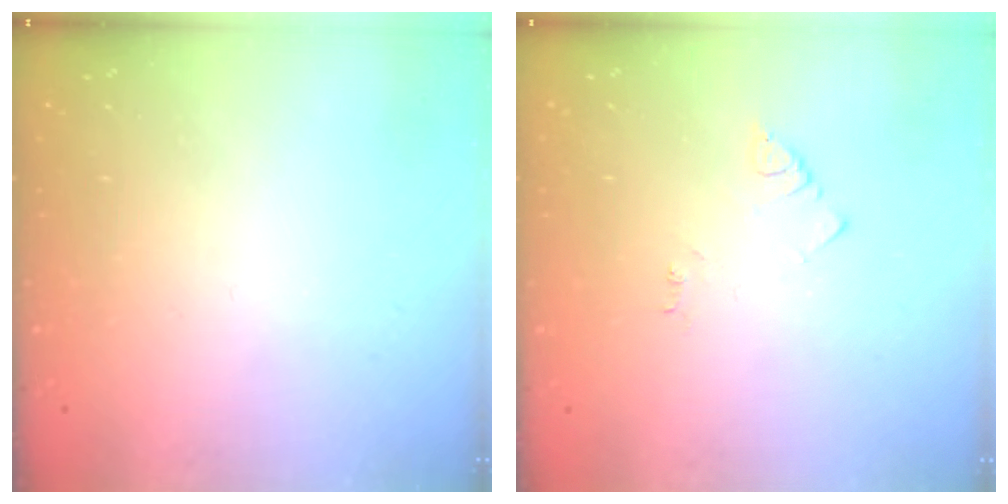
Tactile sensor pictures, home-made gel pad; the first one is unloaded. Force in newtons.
{"total": 2.7, "press": 2.7, "slide": 0.4}